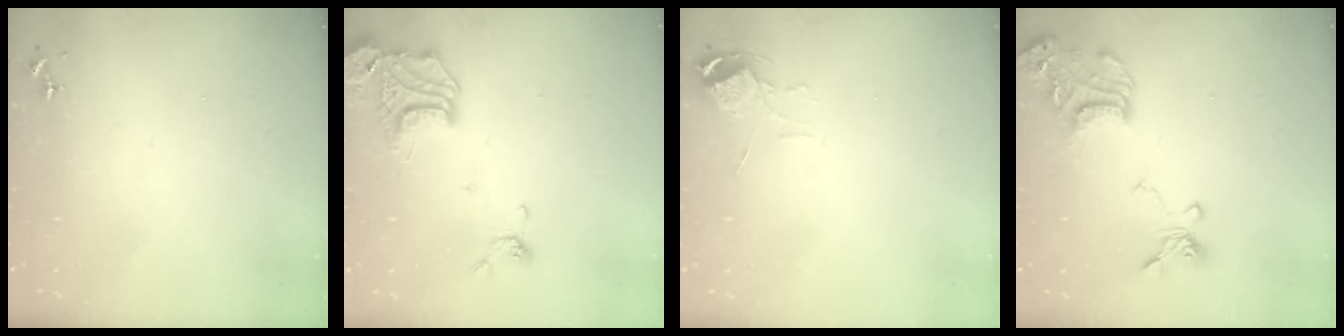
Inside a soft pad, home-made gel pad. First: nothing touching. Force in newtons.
{"total": 17.6, "press": 17.5, "slide": 1.9}
{"total": 5.4, "press": 5.4, "slide": 0.5}
{"total": 17.9, "press": 17.8, "slide": 1.8}